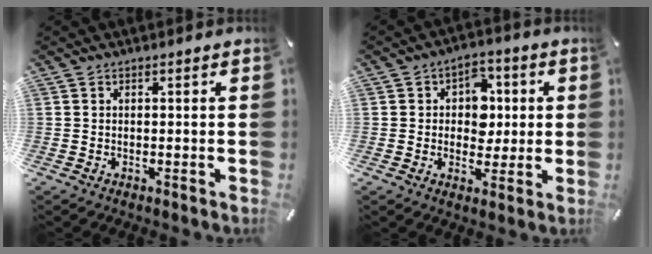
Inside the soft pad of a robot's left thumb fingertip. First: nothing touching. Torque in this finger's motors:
{"motor_torque": [0.63, 1.41, 0.40, -0.47, 0.12]}